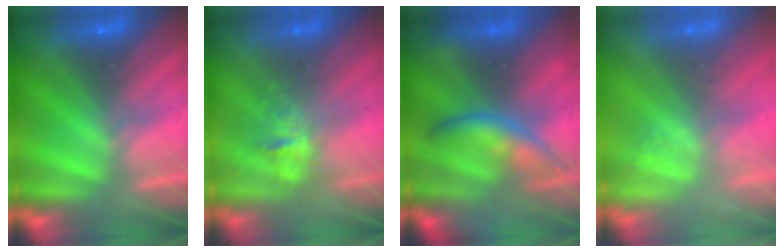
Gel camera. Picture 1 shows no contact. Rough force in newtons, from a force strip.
{"total": 2.8}
{"total": 8.7}
{"total": 2.1}